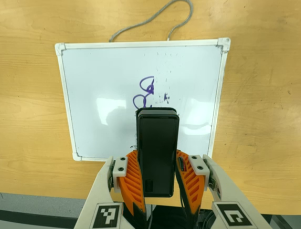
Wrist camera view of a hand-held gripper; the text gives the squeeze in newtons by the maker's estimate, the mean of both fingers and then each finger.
{"total": 9.7, "left": 7.7, "right": 11.7}